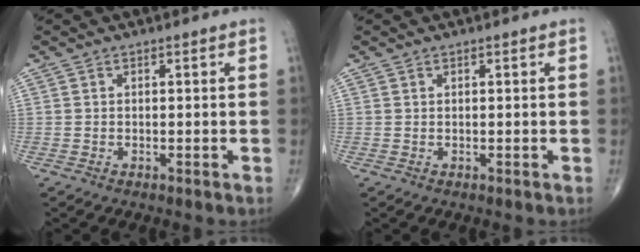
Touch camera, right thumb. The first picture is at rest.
{"total": 0.0}